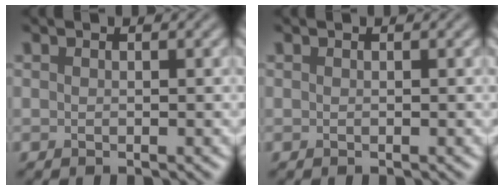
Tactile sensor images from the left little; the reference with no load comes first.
{"total": 0.0}